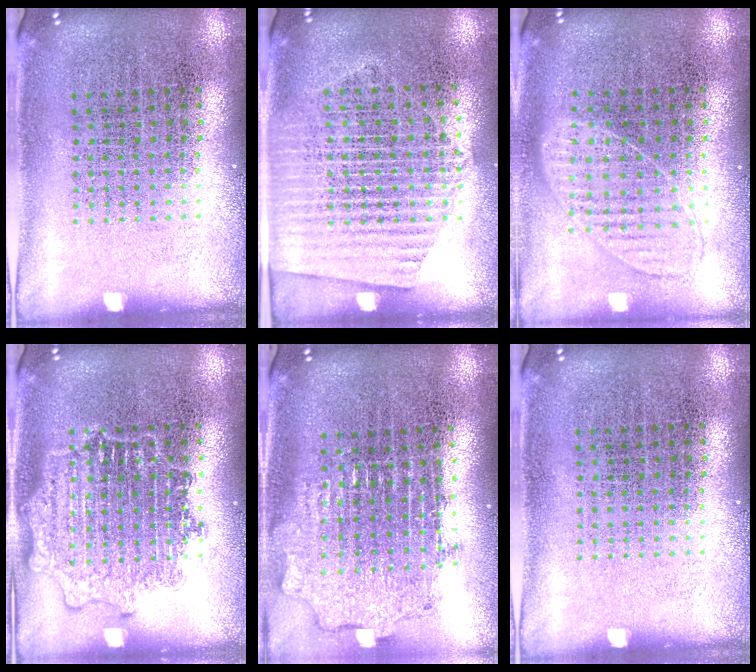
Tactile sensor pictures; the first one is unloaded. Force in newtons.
{"total": 1.5, "press": 1.4, "slide": 0.7}
{"total": 0.9, "press": 0.9, "slide": 0.2}
{"total": 2.8, "press": 2.8, "slide": 0.5}
{"total": 1.9, "press": 1.5, "slide": 1.2}
{"total": 0.0}